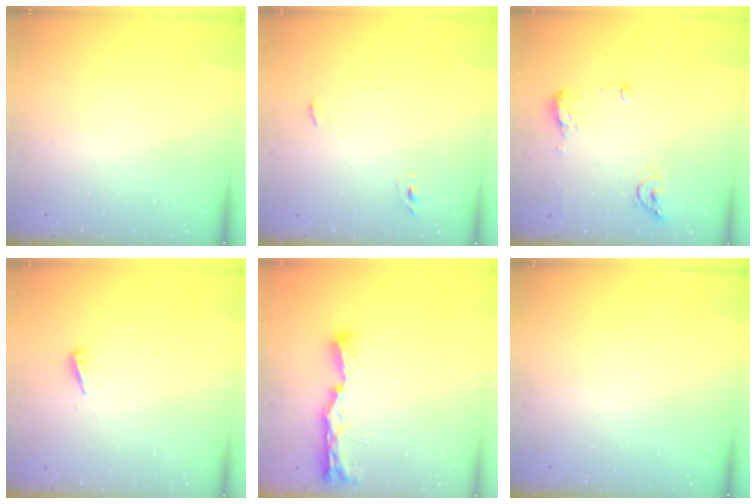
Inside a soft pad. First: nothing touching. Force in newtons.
{"total": 2.9, "press": 2.7, "slide": 1.0}
{"total": 12.8, "press": 10.6, "slide": 7.2}
{"total": 2.9, "press": 2.9, "slide": 0.3}
{"total": 8.8, "press": 8.8, "slide": 1.0}
{"total": 0.0}